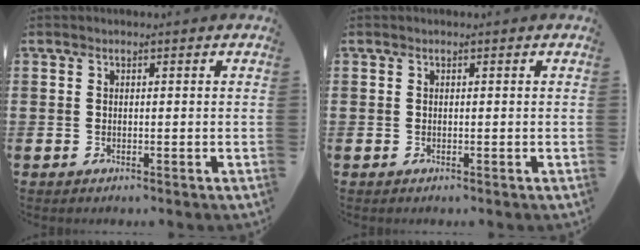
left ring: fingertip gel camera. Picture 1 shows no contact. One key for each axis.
{"total": 0.0}